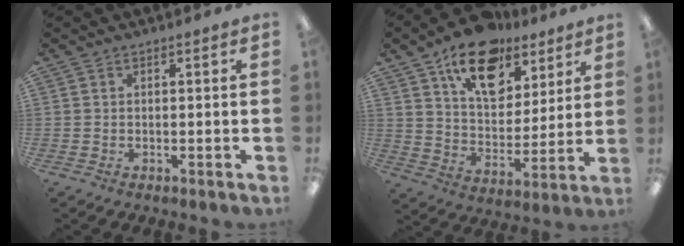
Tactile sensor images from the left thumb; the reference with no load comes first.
{"total": 18.2, "force": [11.7, 10.4, 9.4], "torque": [-0.145, -0.059, 0.207]}